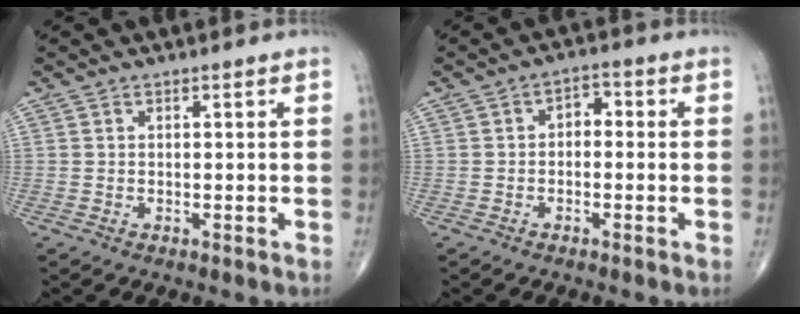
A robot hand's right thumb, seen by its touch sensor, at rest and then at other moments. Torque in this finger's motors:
{"motor_torque": [-0.22, 0.11, 0.16, 0.10, 0.02]}